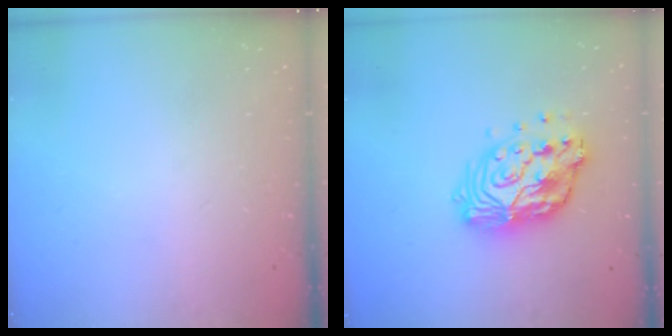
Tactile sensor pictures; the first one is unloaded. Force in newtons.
{"total": 15.5, "press": 15.5, "slide": 1.3}